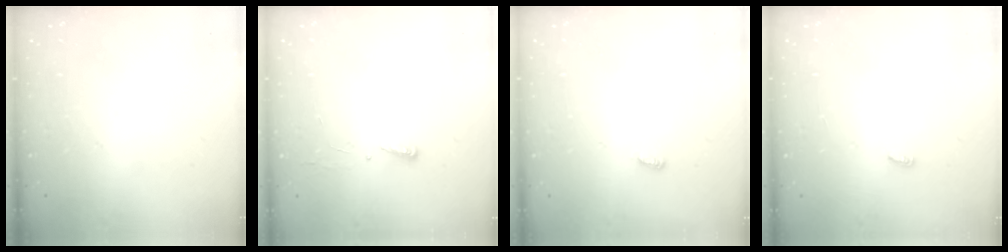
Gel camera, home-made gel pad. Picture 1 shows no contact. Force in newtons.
{"total": 4.1, "press": 4.0, "slide": 1.0}
{"total": 2.9, "press": 2.9, "slide": 0.3}
{"total": 3.6, "press": 3.6, "slide": 0.4}